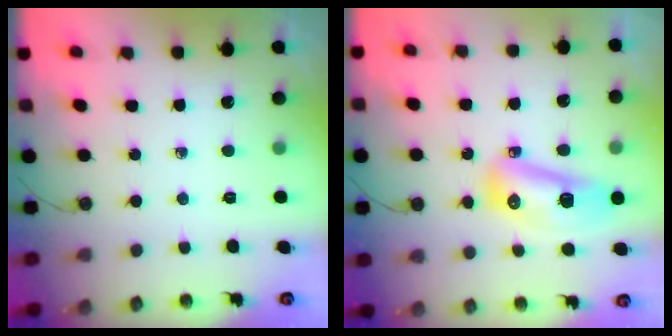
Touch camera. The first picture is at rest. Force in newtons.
{"total": 12.3, "press": 12.2, "slide": 1.7}